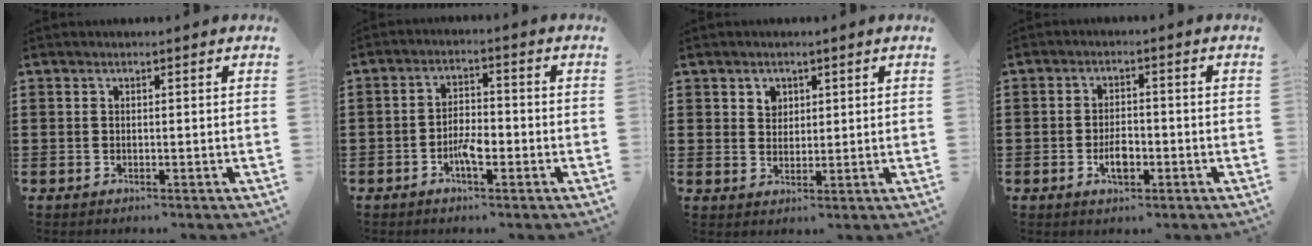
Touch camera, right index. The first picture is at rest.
{"total": 4.1, "force": [-1.9, 1.6, 3.3], "torque": [-0.062, 0.004, -0.035]}
{"total": 2.3, "force": [1.4, 1.8, 0.4], "torque": [-0.015, 0.008, 0.026]}
{"total": 3.7, "force": [-1.3, 1.6, 3.1], "torque": [-0.060, 0.003, -0.025]}